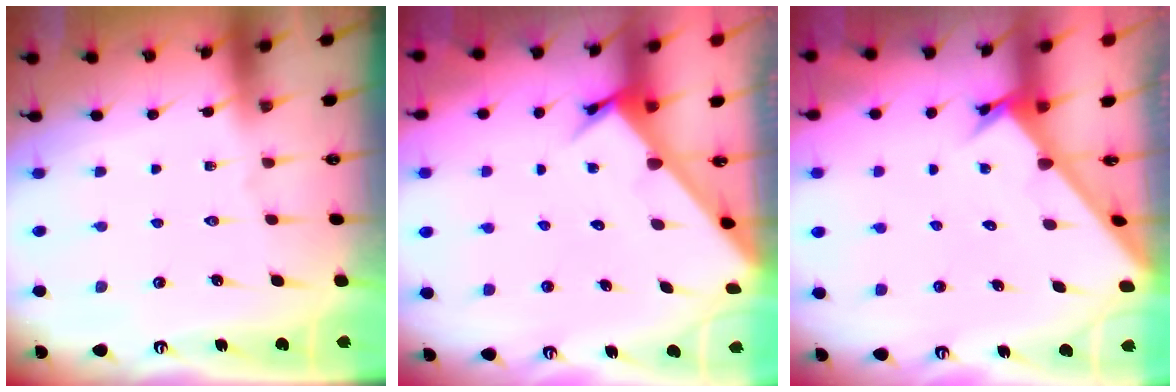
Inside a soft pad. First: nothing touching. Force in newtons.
{"total": 3.2, "press": 3.2, "slide": 0.2}
{"total": 2.7, "press": 2.7, "slide": 0.3}